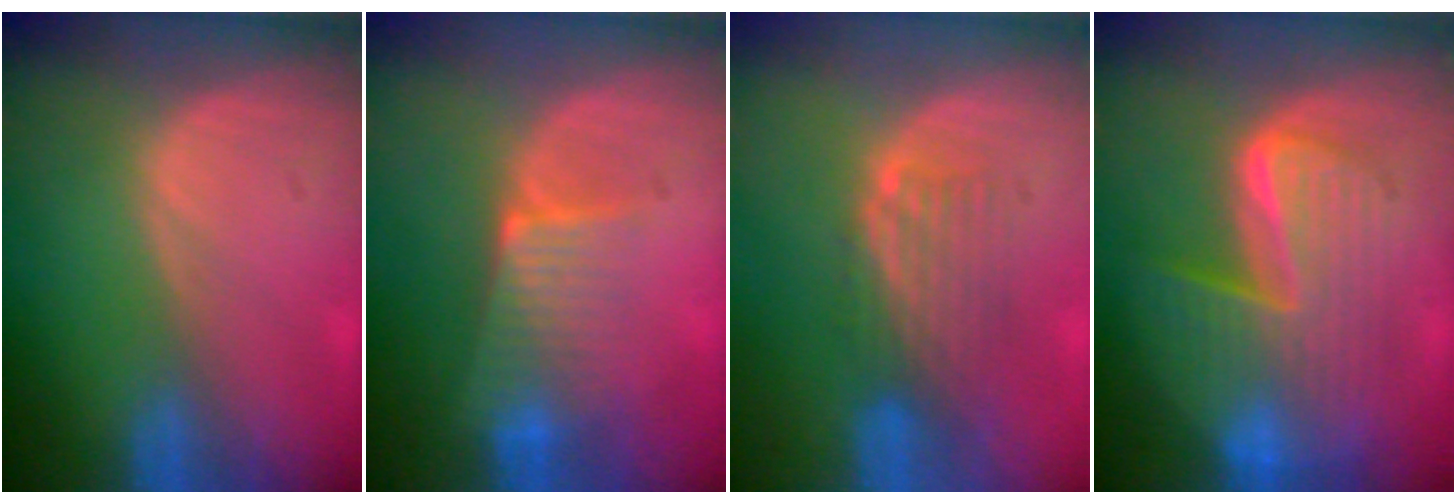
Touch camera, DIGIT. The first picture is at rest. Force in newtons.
{"total": 6.4, "press": 5.7, "slide": 3.0}
{"total": 5.0, "press": 4.3, "slide": 2.6}
{"total": 10.4, "press": 10.4, "slide": 1.0}